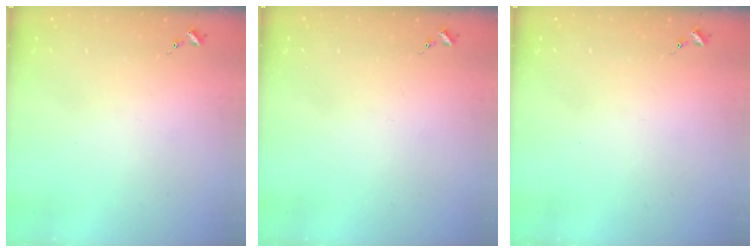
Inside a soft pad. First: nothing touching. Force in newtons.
{"total": 0.0}
{"total": 0.0}